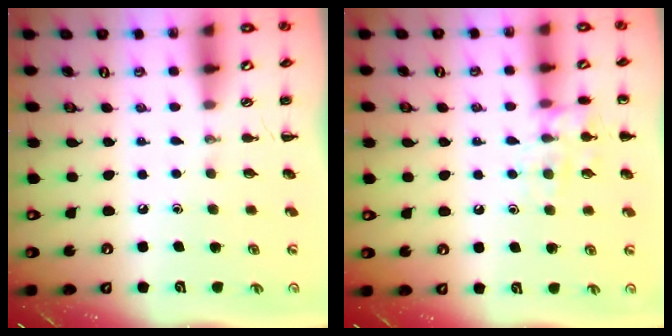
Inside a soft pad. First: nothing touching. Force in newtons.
{"total": 10.8, "press": 10.8, "slide": 0.6}